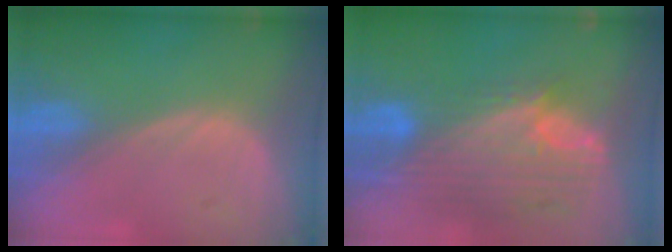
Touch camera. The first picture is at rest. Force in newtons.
{"total": 12.0, "press": 10.1, "slide": 6.4}